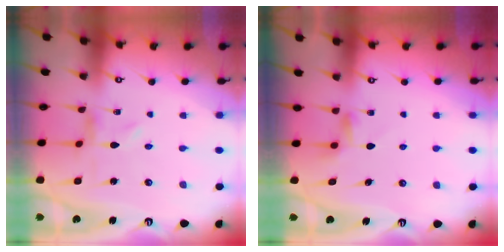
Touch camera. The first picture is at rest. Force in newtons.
{"total": 3.3, "press": 3.3, "slide": 0.4}